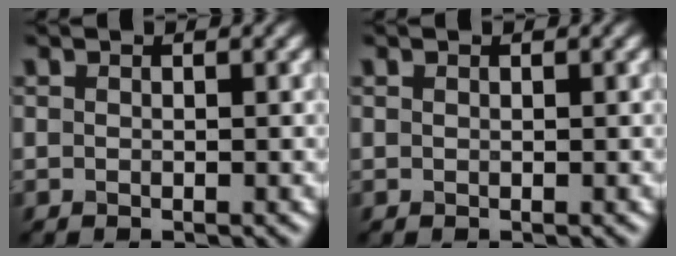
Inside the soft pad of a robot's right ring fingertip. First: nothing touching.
{"total": 0.0}